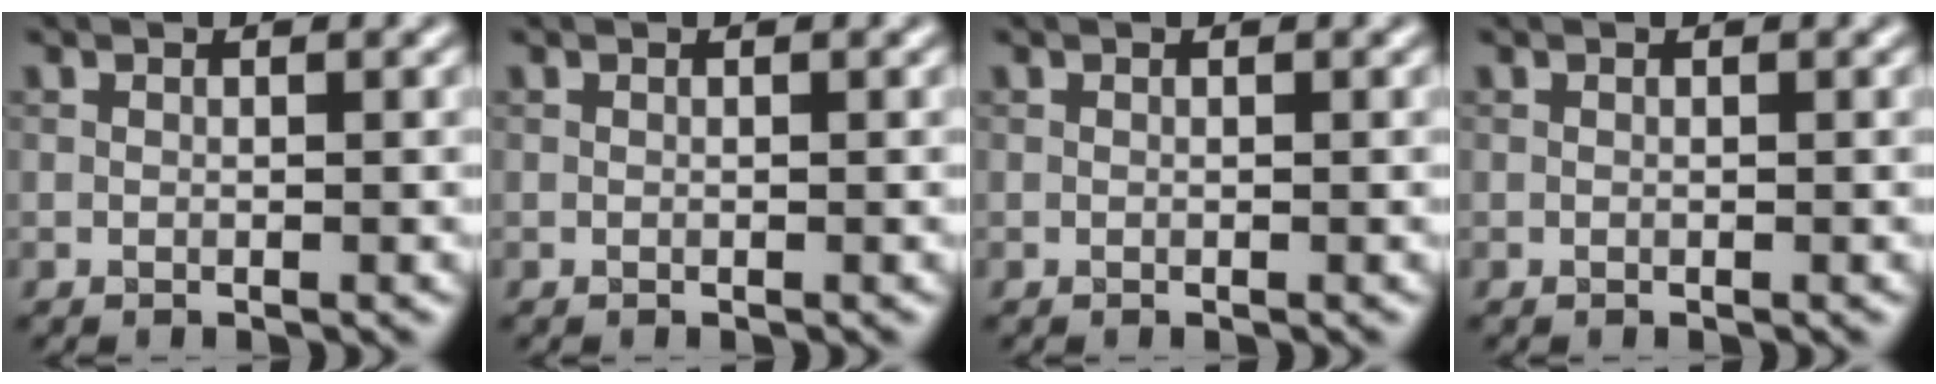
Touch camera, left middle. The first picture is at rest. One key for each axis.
{"total": 0.0}
{"total": 0.0}
{"total": 0.0}